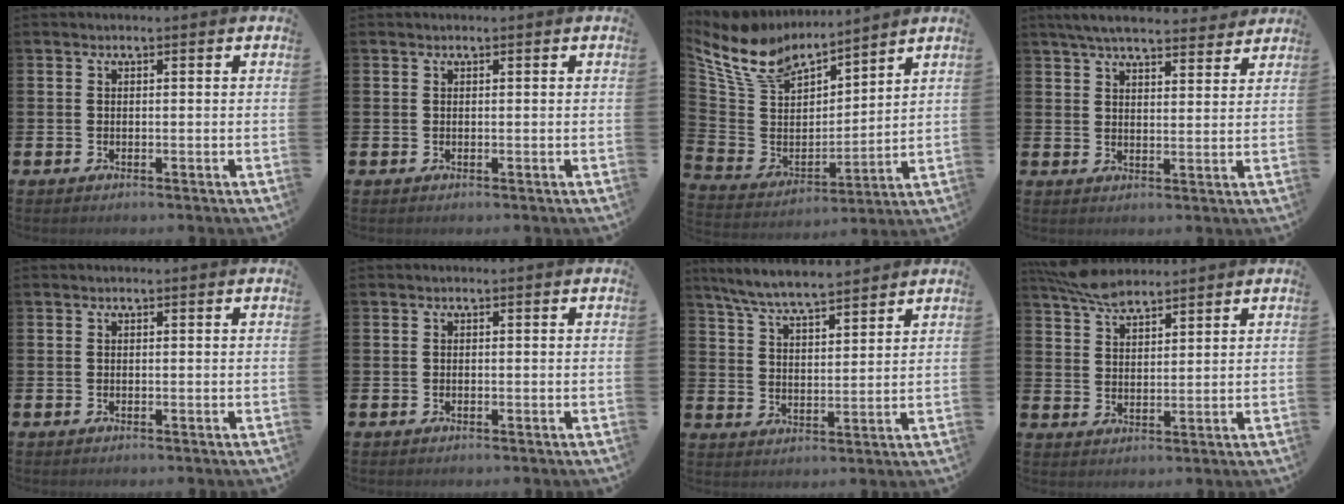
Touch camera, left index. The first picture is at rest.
{"total": 0.0}
{"total": 10.0, "force": [8.6, 4.2, 2.9], "torque": [-0.106, -0.054, 0.156]}
{"total": 5.9, "force": [5.6, 1.0, 1.7], "torque": [-0.046, -0.023, 0.100]}
{"total": 0.0}
{"total": 0.0}
{"total": 6.9, "force": [6.6, 0.5, 2.1], "torque": [-0.066, -0.030, 0.120]}
{"total": 5.7, "force": [5.3, 1.4, 1.8], "torque": [-0.044, -0.021, 0.096]}